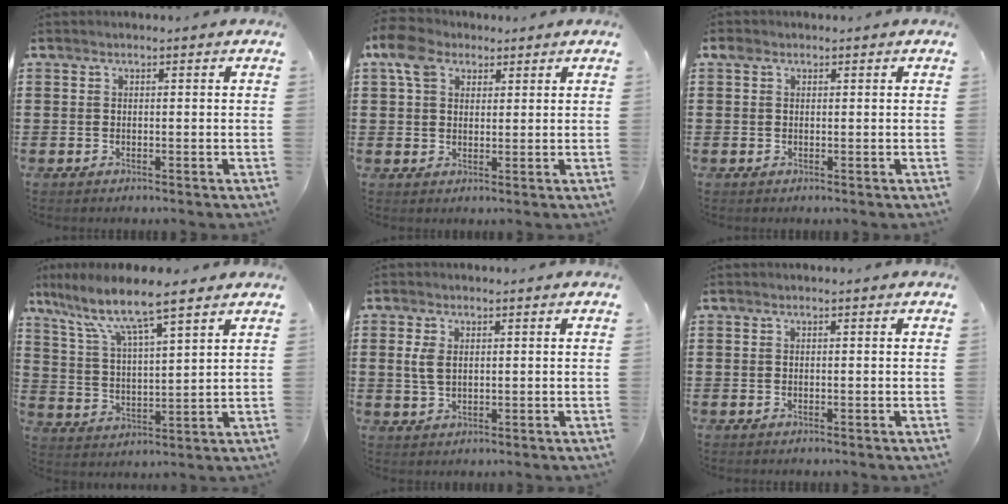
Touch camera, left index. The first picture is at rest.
{"total": 6.5, "force": [3.6, 4.6, 2.8], "torque": [-0.070, 0.011, 0.067]}
{"total": 1.4, "force": [0.3, 1.2, 0.6], "torque": [-0.016, 0.006, 0.004]}
{"total": 7.8, "force": [6.0, 0.9, 4.9], "torque": [-0.120, -0.032, 0.098]}
{"total": 3.4, "force": [0.7, 2.0, 2.6], "torque": [-0.070, 0.002, 0.008]}
{"total": 0.0}